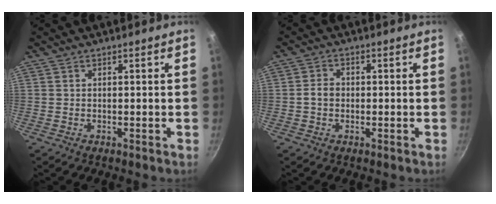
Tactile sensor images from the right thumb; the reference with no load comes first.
{"total": 2.9, "force": [-0.4, 2.3, 1.8], "torque": [-0.028, 0.010, -0.011]}